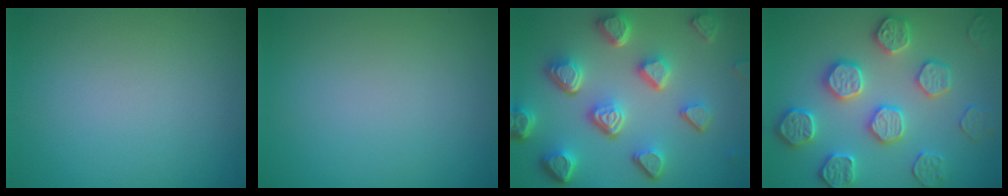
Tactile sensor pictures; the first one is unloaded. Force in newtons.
{"total": 0.0}
{"total": 7.6, "press": 5.6, "slide": 5.2}
{"total": 4.7, "press": 4.7, "slide": 0.6}